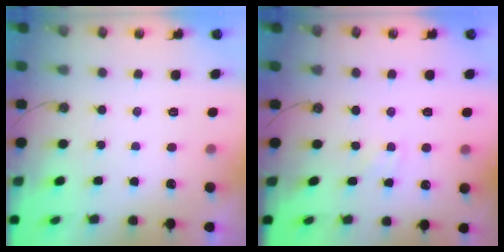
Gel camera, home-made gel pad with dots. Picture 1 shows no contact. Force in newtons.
{"total": 2.7, "press": 2.7, "slide": 0.3}